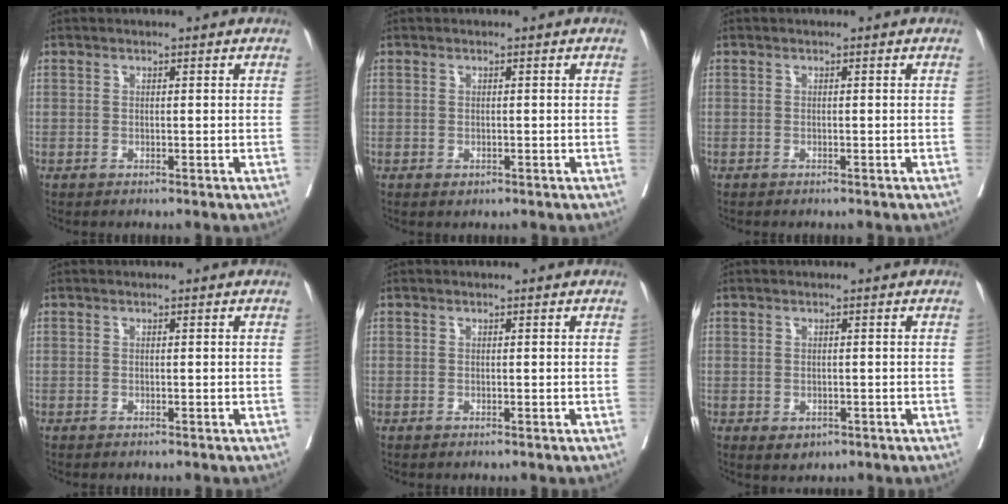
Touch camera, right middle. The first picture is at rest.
{"total": 0.6, "force": [-0.3, 0.5, 0.3], "torque": [-0.005, 0.001, 0.000]}
{"total": 1.1, "force": [-1.0, 0.3, 0.4], "torque": [-0.009, -0.003, -0.015]}
{"total": 0.0}
{"total": 0.0}
{"total": 1.9, "force": [-0.7, 1.4, 1.0], "torque": [-0.012, 0.000, 0.001]}